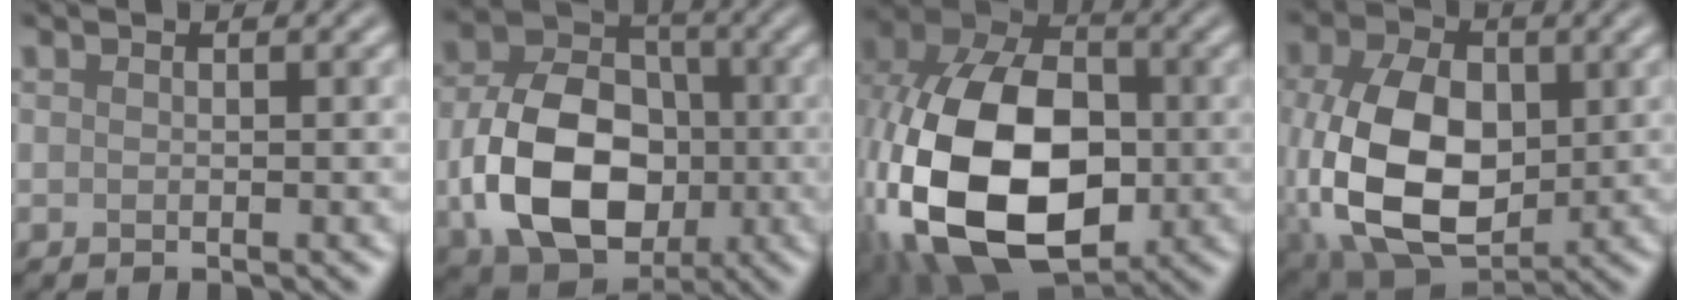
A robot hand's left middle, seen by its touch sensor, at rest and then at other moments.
{"total": 11.4, "force": [-2.1, 8.3, 7.5], "torque": [-0.146, -0.008, -0.036]}
{"total": 17.5, "force": [-2.9, 11.7, 12.7], "torque": [-0.264, -0.012, -0.055]}
{"total": 12.3, "force": [-1.1, 7.9, 9.3], "torque": [-0.205, -0.007, -0.023]}